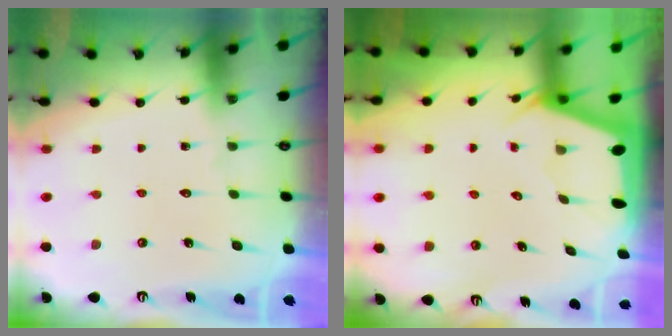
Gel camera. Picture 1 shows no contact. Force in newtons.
{"total": 2.0, "press": 2.0, "slide": 0.3}